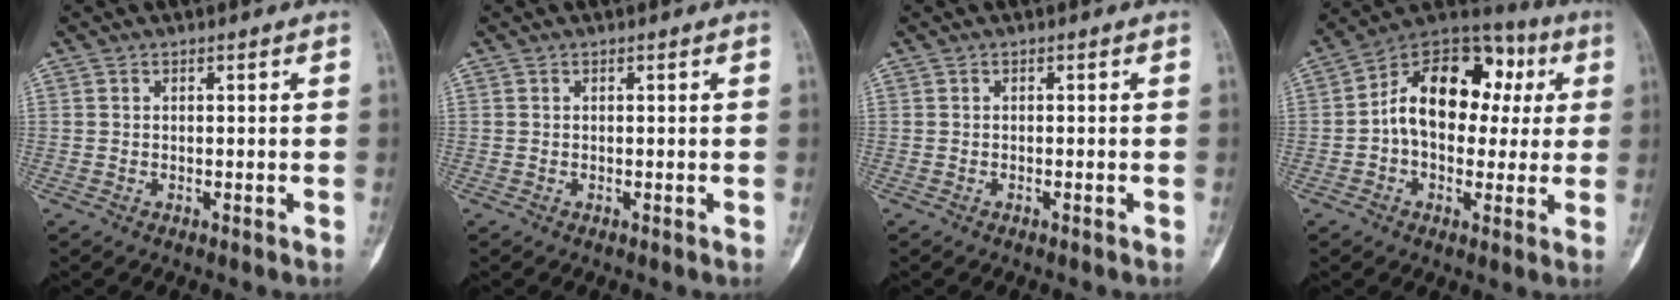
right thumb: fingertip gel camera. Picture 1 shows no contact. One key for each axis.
{"total": 0.0}
{"total": 0.5, "fx": -0.4, "fy": 0.1, "fz": 0.3, "tx": -0.014, "ty": 0.003, "tz": -0.003}
{"total": 18.1, "fx": 2.1, "fy": 12.3, "fz": 13.1, "tx": -0.162, "ty": 0.041, "tz": 0.023}